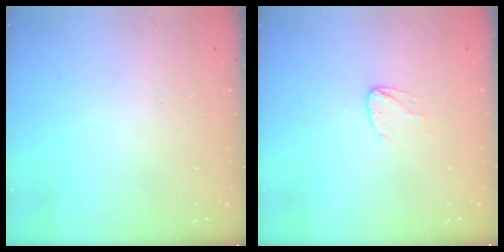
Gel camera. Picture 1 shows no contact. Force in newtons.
{"total": 3.6, "press": 3.6, "slide": 0.4}